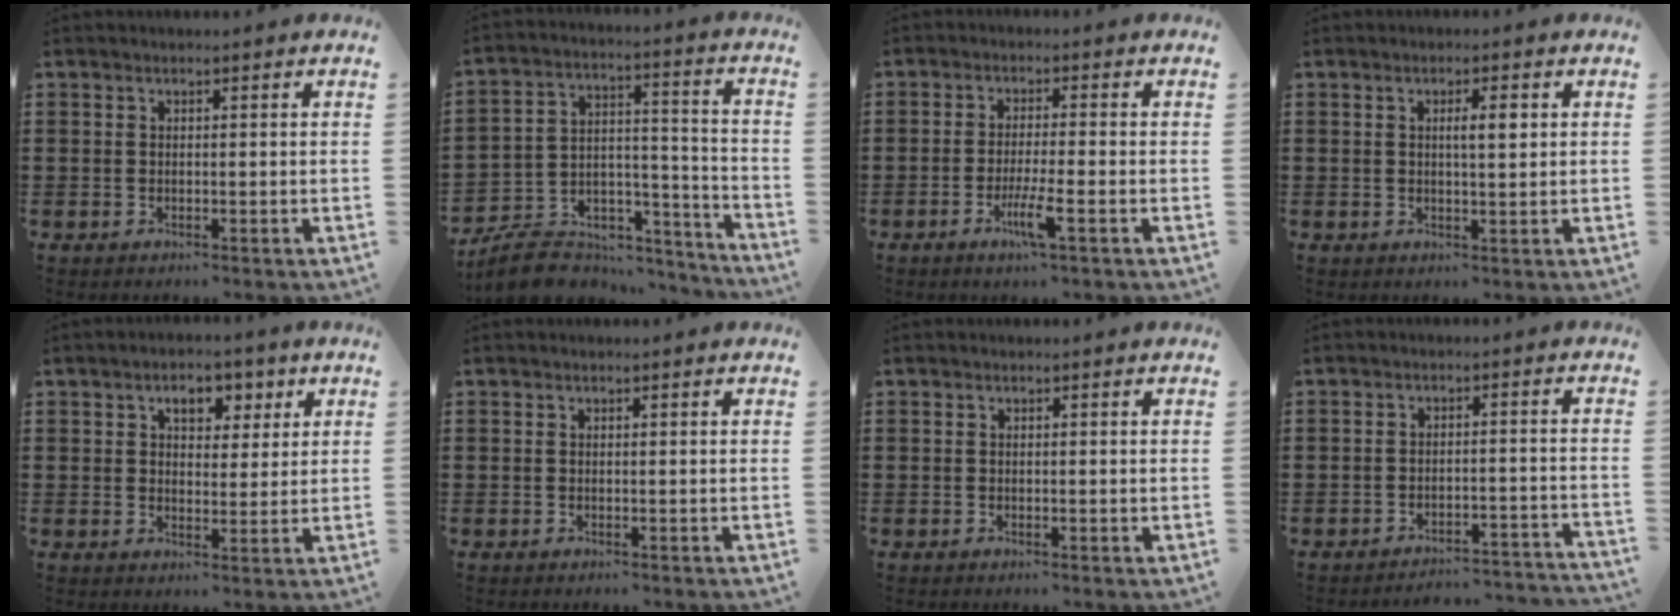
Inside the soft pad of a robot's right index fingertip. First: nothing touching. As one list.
[{"total": 8.7, "force": [-7.5, 3.7, 2.4], "torque": [-0.050, 0.014, -0.141]}, {"total": 5.0, "force": [-2.3, 0.3, 4.4], "torque": [-0.083, -0.013, -0.042]}, {"total": 2.9, "force": [0.7, 0.6, 2.8], "torque": [-0.046, 0.002, 0.006]}, {"total": 4.8, "force": [2.5, 3.0, 2.7], "torque": [-0.045, 0.004, 0.035]}, {"total": 0.0}, {"total": 0.0}, {"total": 3.4, "force": [-3.4, 0.0, 0.3], "torque": [-0.010, -0.002, -0.073]}]